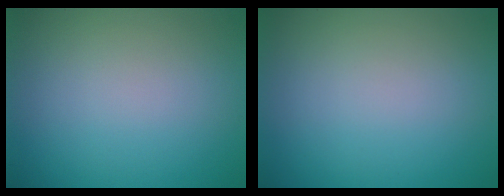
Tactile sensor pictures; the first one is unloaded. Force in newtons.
{"total": 0.0}